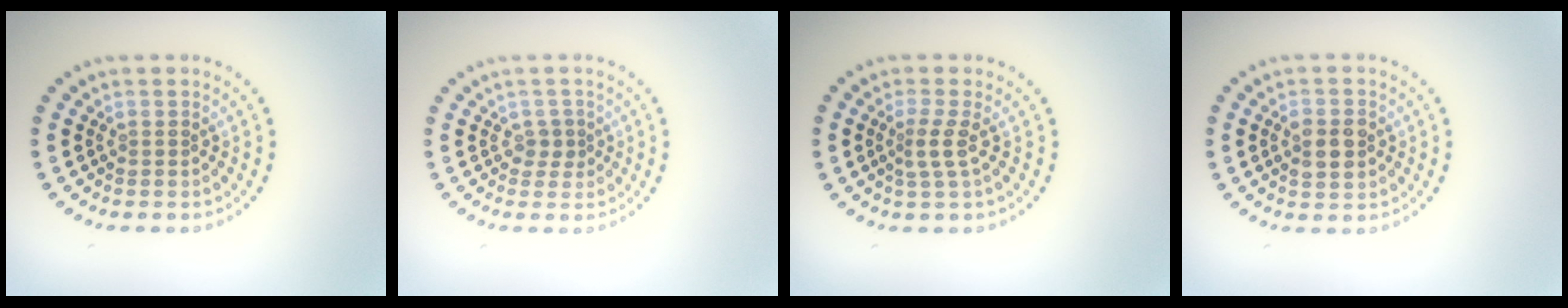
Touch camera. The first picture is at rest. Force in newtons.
{"total": 1.3, "press": 1.1, "slide": 0.7}
{"total": 1.9, "press": 1.2, "slide": 1.4}
{"total": 2.9, "press": 2.9, "slide": 0.2}